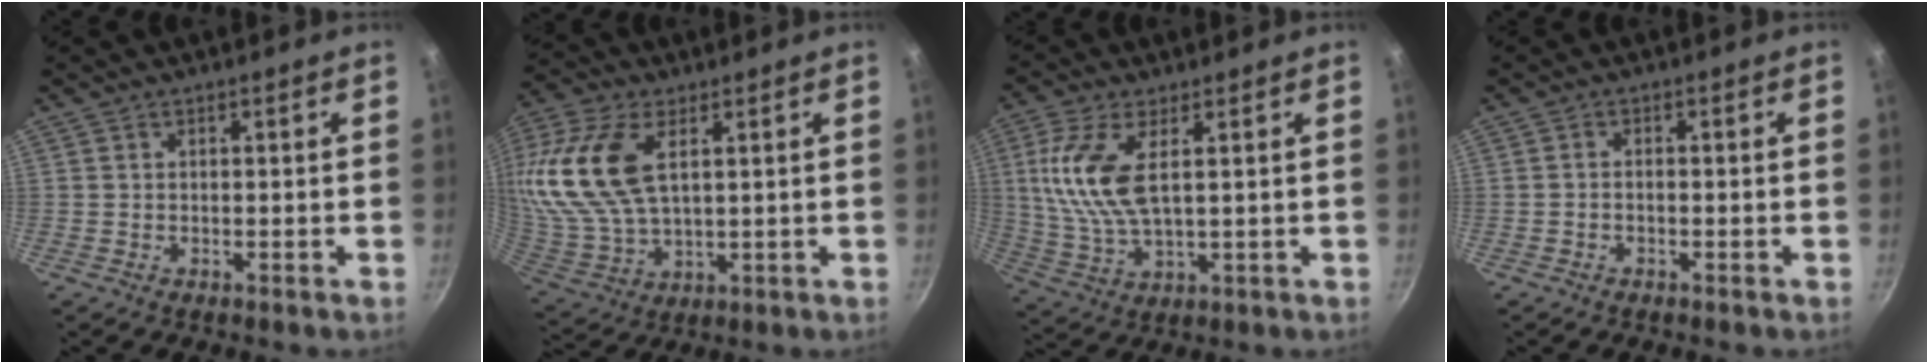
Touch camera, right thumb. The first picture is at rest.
{"total": 19.6, "force": [6.0, 11.1, 15.0], "torque": [-0.315, -0.009, 0.122]}
{"total": 11.8, "force": [2.8, 5.1, 10.3], "torque": [-0.219, -0.003, 0.063]}
{"total": 1.0, "force": [-0.6, 0.5, 0.6], "torque": [-0.014, 0.010, -0.014]}